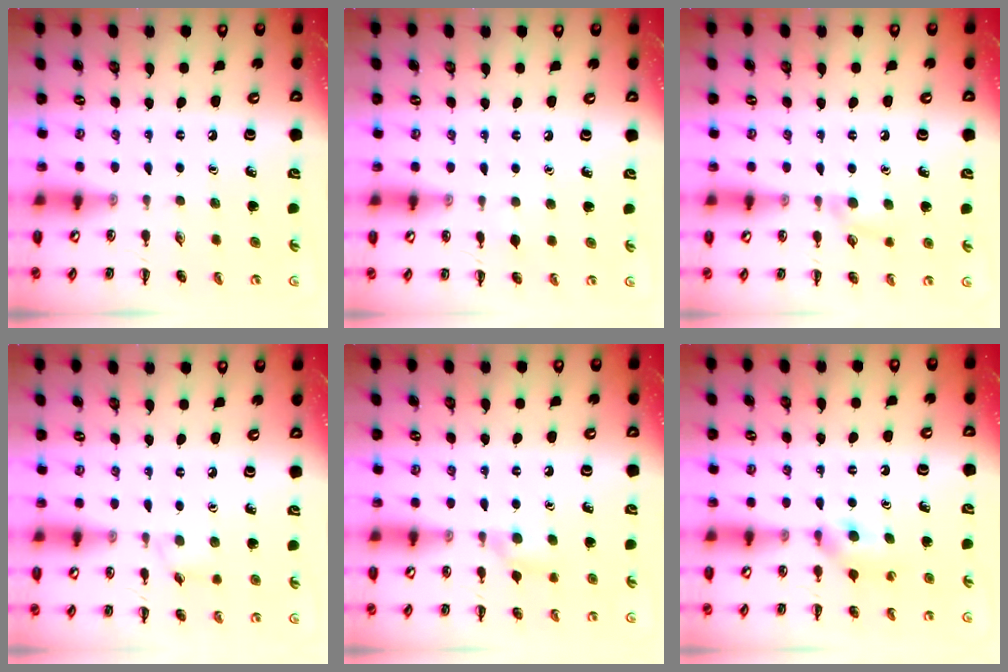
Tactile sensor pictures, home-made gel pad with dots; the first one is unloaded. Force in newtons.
{"total": 3.3, "press": 3.1, "slide": 1.3}
{"total": 6.0, "press": 5.8, "slide": 1.8}
{"total": 3.9, "press": 3.6, "slide": 1.5}
{"total": 5.6, "press": 5.3, "slide": 1.8}
{"total": 6.1, "press": 5.8, "slide": 1.9}